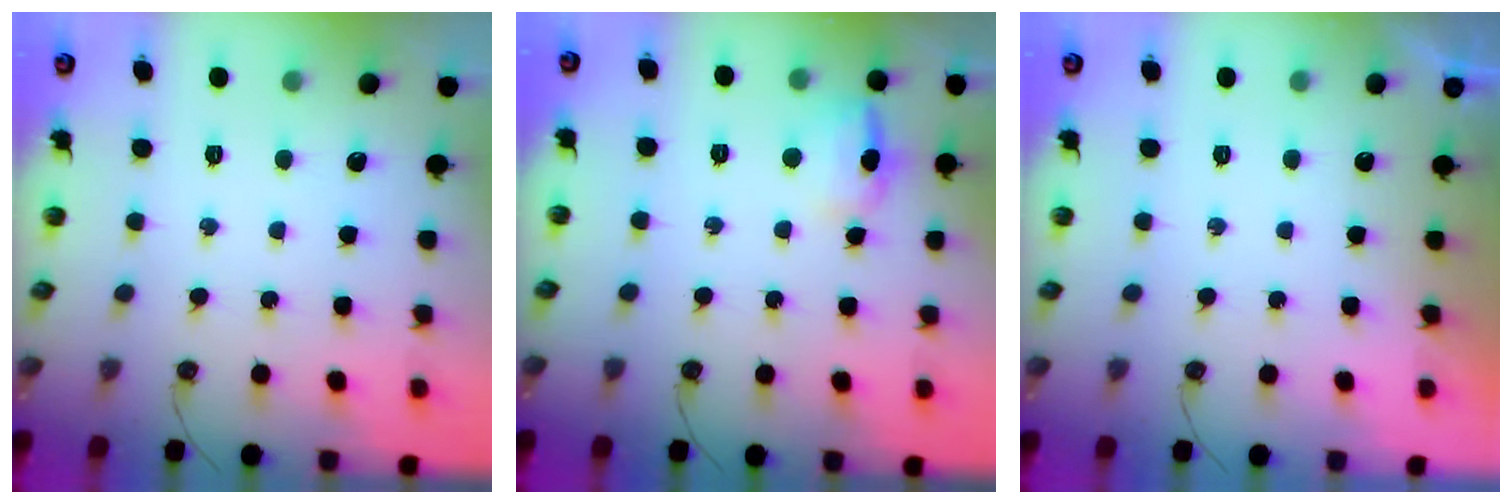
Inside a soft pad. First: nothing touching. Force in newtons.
{"total": 9.4, "press": 9.3, "slide": 1.3}
{"total": 0.0}